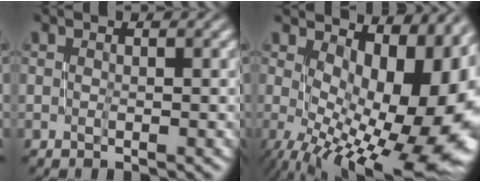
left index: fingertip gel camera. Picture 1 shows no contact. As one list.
[{"total": 16.8, "force": [-0.6, 8.8, 14.4], "torque": [-0.157, -0.021, 0.016]}]